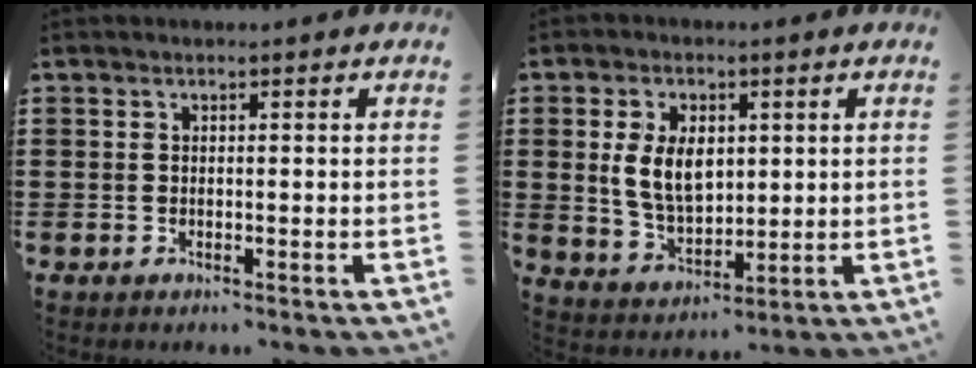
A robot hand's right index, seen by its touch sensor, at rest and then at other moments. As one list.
[{"total": 7.5, "force": [1.1, 4.7, 5.7], "torque": [-0.125, 0.007, 0.016]}]